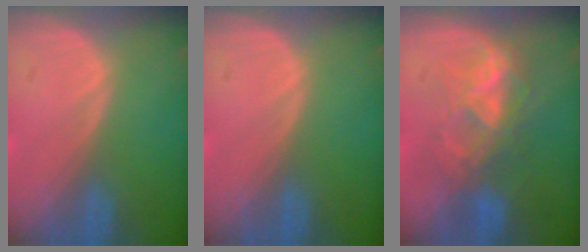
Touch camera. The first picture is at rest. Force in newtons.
{"total": 0.0}
{"total": 6.7, "press": 6.5, "slide": 1.5}